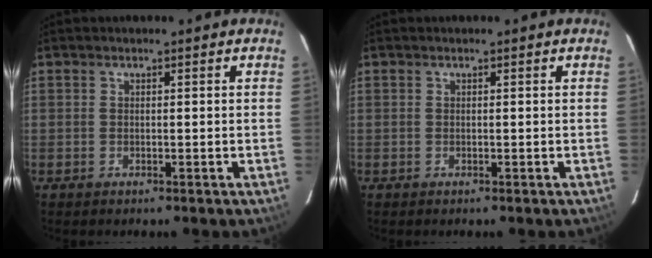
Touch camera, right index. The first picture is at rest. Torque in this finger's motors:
{"motor_torque": [0.00, 0.00, 0.01, 0.00]}